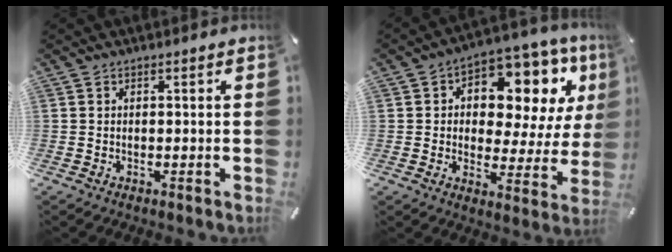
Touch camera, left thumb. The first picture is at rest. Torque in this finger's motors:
{"motor_torque": [0.60, 0.88, 0.44, -0.13, 0.21]}